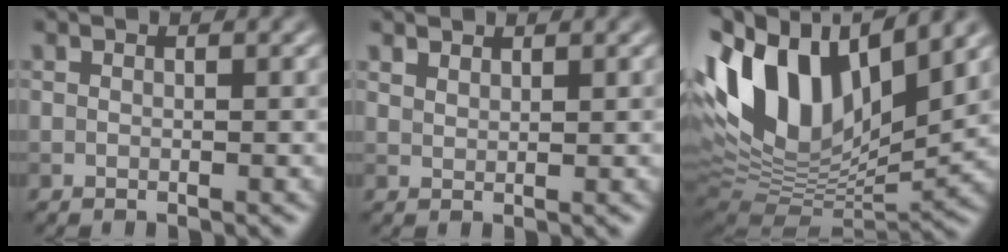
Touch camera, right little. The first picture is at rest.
{"total": 1.1, "force": [1.1, 0.3, 0.2], "torque": [-0.007, -0.001, 0.022]}
{"total": 14.4, "force": [4.5, 7.6, 11.4], "torque": [-0.208, 0.020, 0.077]}